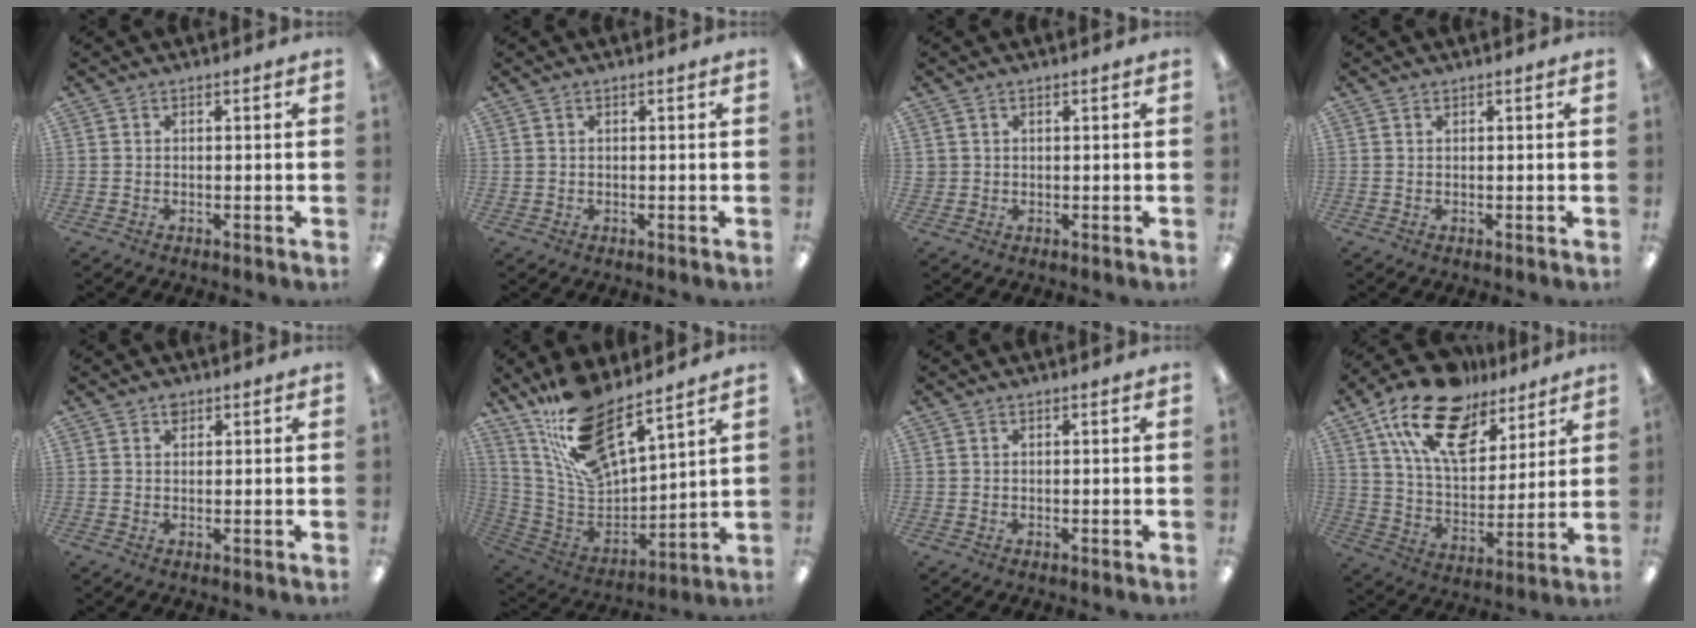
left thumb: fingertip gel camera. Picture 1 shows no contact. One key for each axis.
{"total": 0.7, "fx": 0.3, "fy": 0.6, "fz": 0.1, "tx": -0.002, "ty": 0.005, "tz": 0.004}
{"total": 1.4, "fx": 0.5, "fy": 1.3, "fz": 0.3, "tx": -0.008, "ty": 0.003, "tz": 0.008}
{"total": 0.0}
{"total": 1.8, "fx": 1.1, "fy": 1.2, "fz": 0.8, "tx": -0.002, "ty": -0.006, "tz": 0.017}
{"total": 16.5, "fx": 12.9, "fy": 5.4, "fz": 8.8, "tx": -0.187, "ty": -0.088, "tz": 0.236}
{"total": 0.0}
{"total": 20.3, "fx": 13.0, "fy": 10.5, "fz": 11.7, "tx": -0.214, "ty": -0.063, "tz": 0.233}